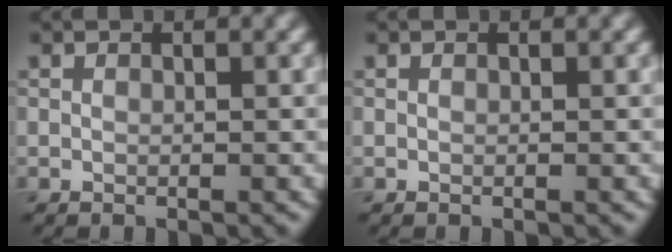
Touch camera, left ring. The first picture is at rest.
{"total": 0.0}